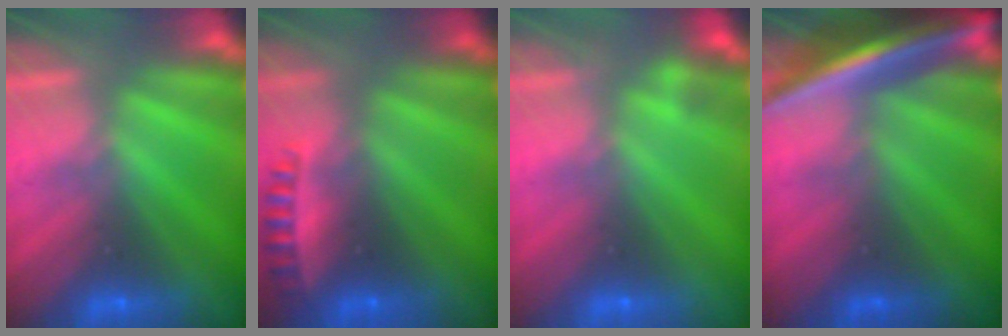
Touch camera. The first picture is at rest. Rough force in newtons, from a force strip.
{"total": 2.5}
{"total": 2.2}
{"total": 7.0}